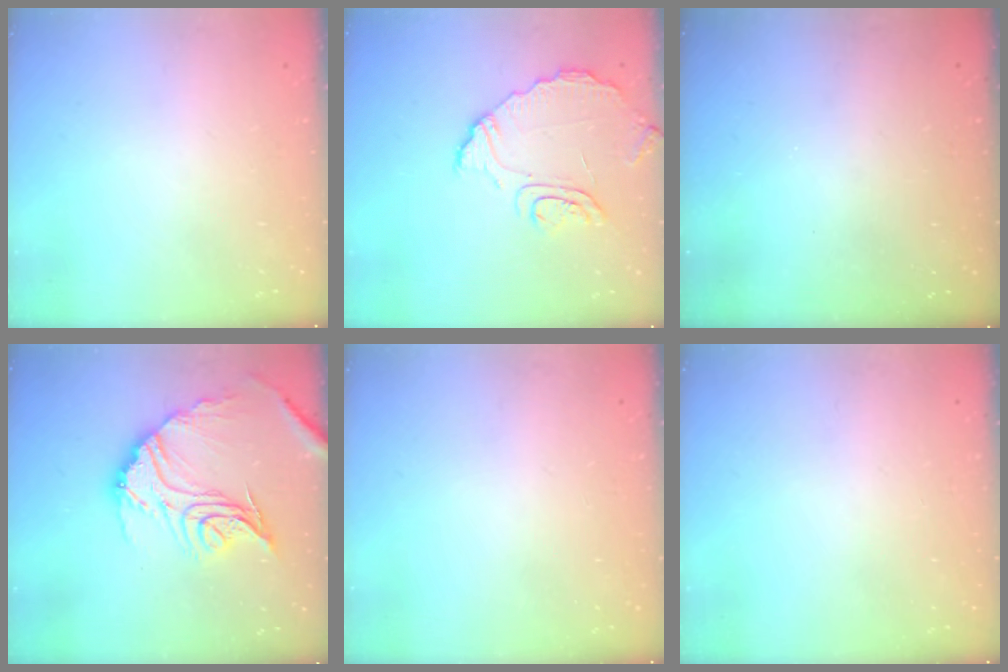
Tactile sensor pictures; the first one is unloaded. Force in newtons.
{"total": 8.7, "press": 8.6, "slide": 1.2}
{"total": 2.9, "press": 2.7, "slide": 0.8}
{"total": 20.5, "press": 20.4, "slide": 2.0}
{"total": 0.0}
{"total": 0.0}